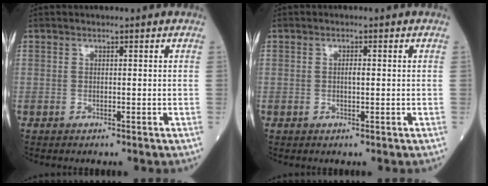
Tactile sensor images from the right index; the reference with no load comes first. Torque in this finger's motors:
{"motor_torque": [-0.03, 0.00, 0.01, 0.00]}